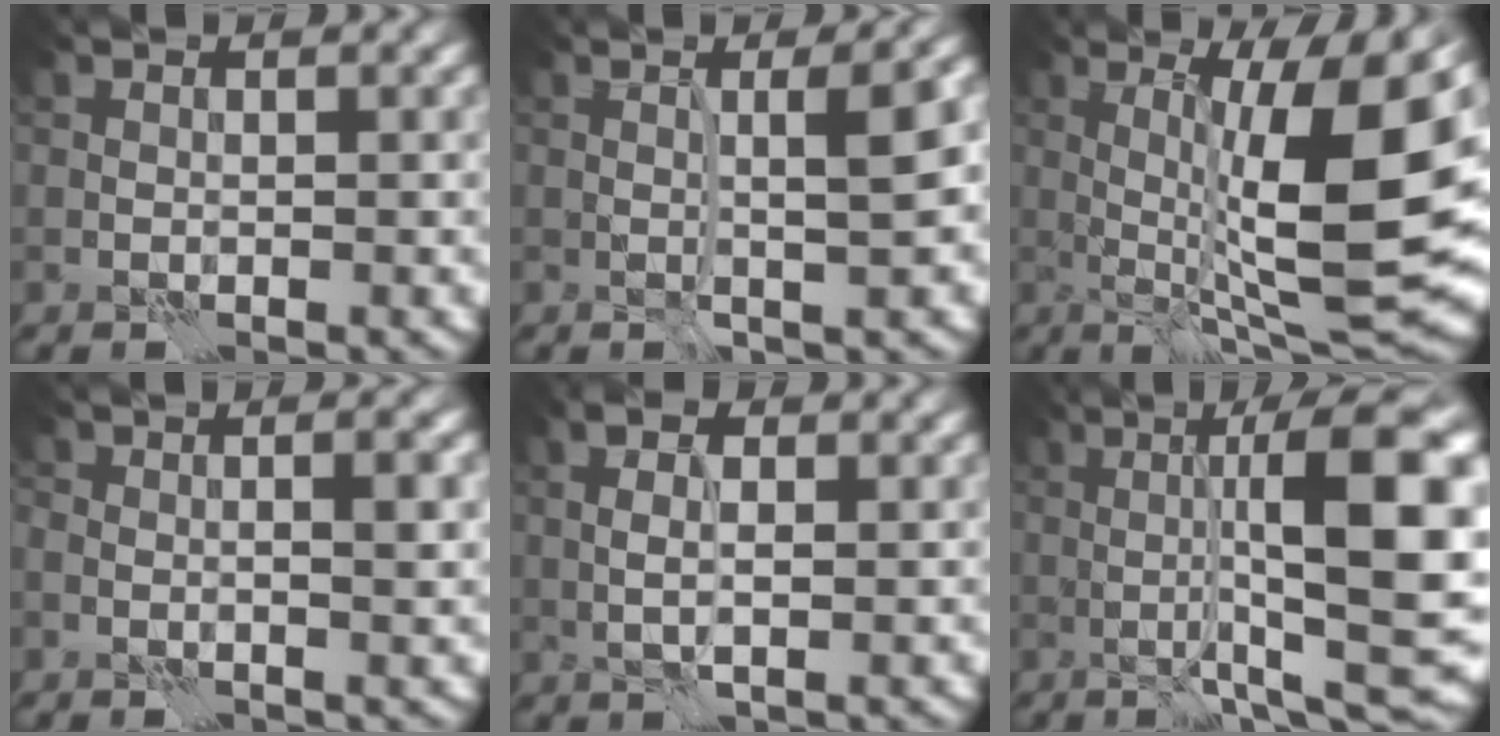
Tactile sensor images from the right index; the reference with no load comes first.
{"total": 4.2, "force": [0.2, 1.0, 4.0], "torque": [-0.042, 0.012, 0.003]}
{"total": 12.2, "force": [-0.1, 2.3, 12.0], "torque": [-0.182, 0.005, 0.002]}
{"total": 3.0, "force": [-0.3, 1.1, 2.8], "torque": [-0.044, 0.001, -0.008]}
{"total": 3.7, "force": [0.6, 1.8, 3.2], "torque": [-0.058, 0.008, 0.005]}
{"total": 13.5, "force": [0.4, 2.9, 13.2], "torque": [-0.173, 0.017, 0.007]}